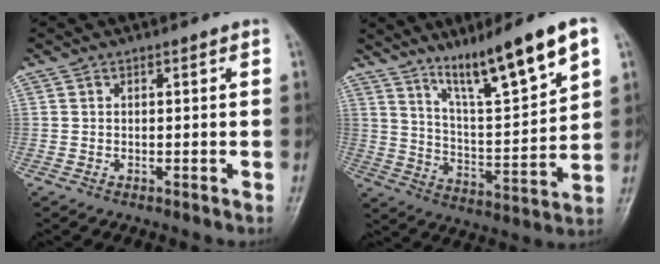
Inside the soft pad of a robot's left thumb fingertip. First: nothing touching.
{"total": 15.8, "force": [10.1, 2.0, 12.0], "torque": [-0.191, -0.053, 0.180]}